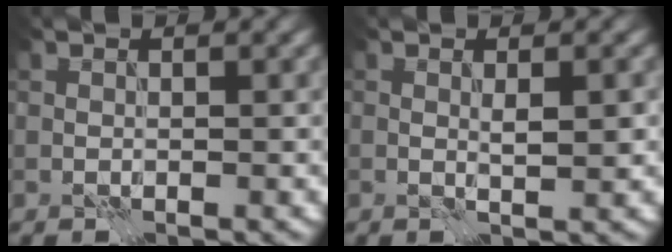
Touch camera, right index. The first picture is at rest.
{"total": 1.4, "force": [0.3, 0.1, 1.4], "torque": [-0.024, 0.001, 0.005]}